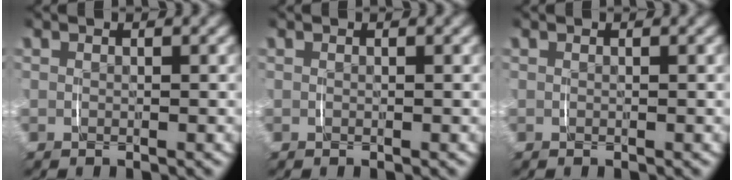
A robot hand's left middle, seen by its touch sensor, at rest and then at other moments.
{"total": 0.0}
{"total": 0.0}